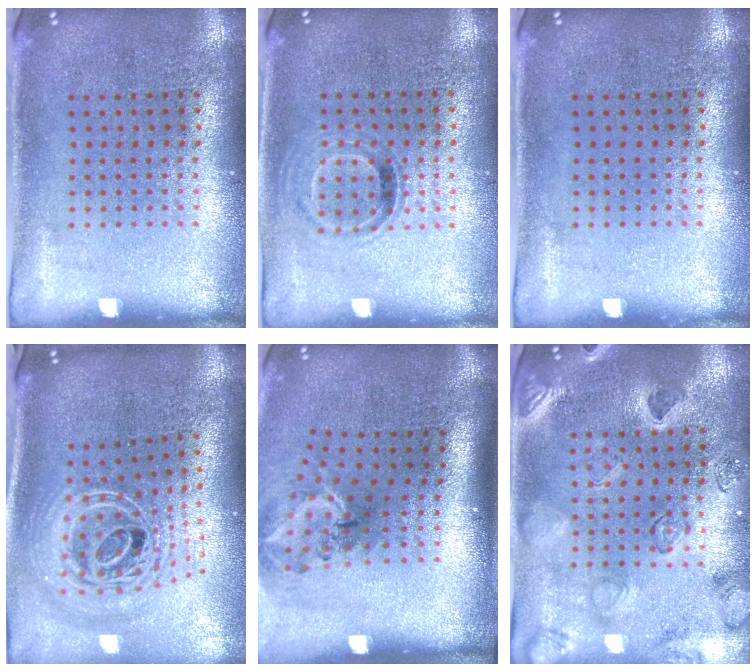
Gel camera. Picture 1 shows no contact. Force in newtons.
{"total": 0.9, "press": 0.8, "slide": 0.4}
{"total": 0.0}
{"total": 2.8, "press": 2.0, "slide": 1.9}
{"total": 1.9, "press": 1.3, "slide": 1.4}
{"total": 2.5, "press": 2.4, "slide": 0.6}